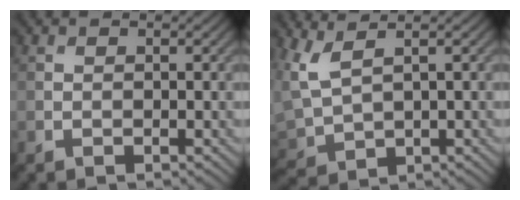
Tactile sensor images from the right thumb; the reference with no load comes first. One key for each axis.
{"total": 5.1, "fx": 2.8, "fy": 2.0, "fz": 3.7, "tx": -0.114, "ty": -0.002, "tz": 0.061}